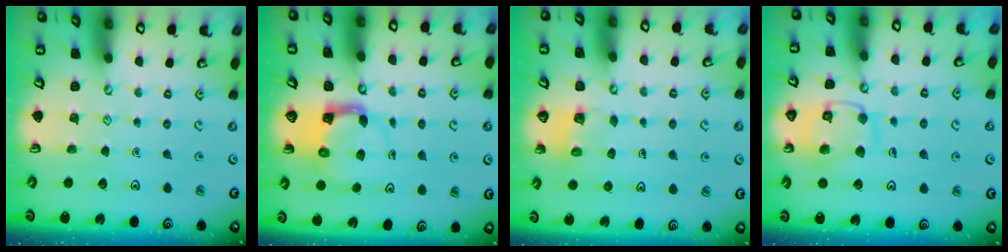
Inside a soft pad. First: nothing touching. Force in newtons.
{"total": 3.4, "press": 3.4, "slide": 0.5}
{"total": 2.6, "press": 2.6, "slide": 0.3}
{"total": 12.5, "press": 12.4, "slide": 0.9}